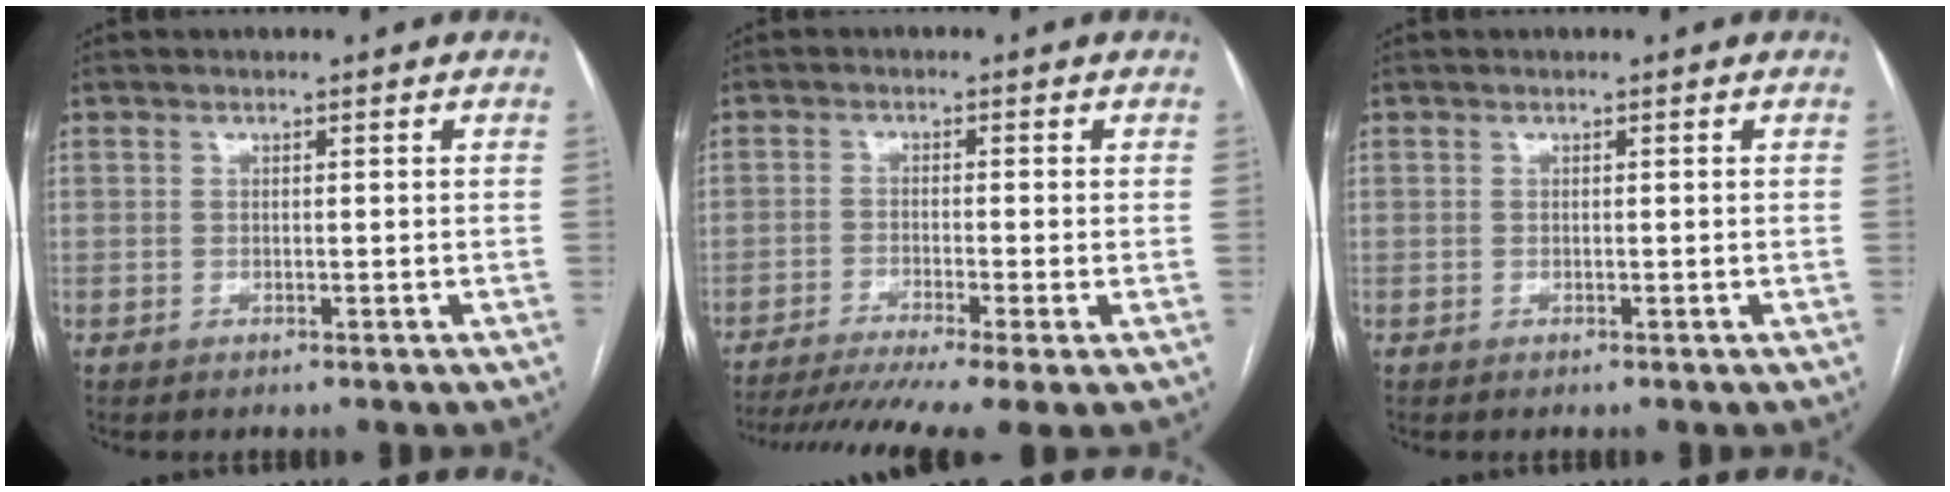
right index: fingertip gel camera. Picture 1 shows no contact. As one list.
[{"total": 12.0, "force": [-9.0, -0.1, 7.9], "torque": [-0.127, -0.023, -0.144]}, {"total": 0.0}]